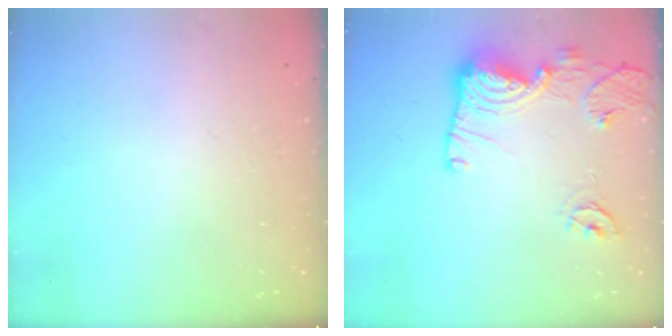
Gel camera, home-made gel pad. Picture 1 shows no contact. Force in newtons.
{"total": 14.3, "press": 14.2, "slide": 1.4}